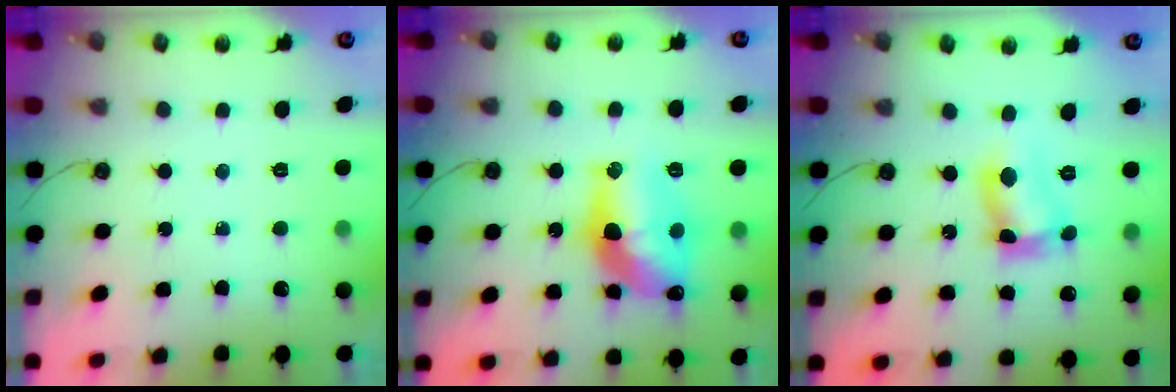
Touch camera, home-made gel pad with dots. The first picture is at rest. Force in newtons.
{"total": 15.1, "press": 15.0, "slide": 1.6}
{"total": 10.7, "press": 10.7, "slide": 0.6}